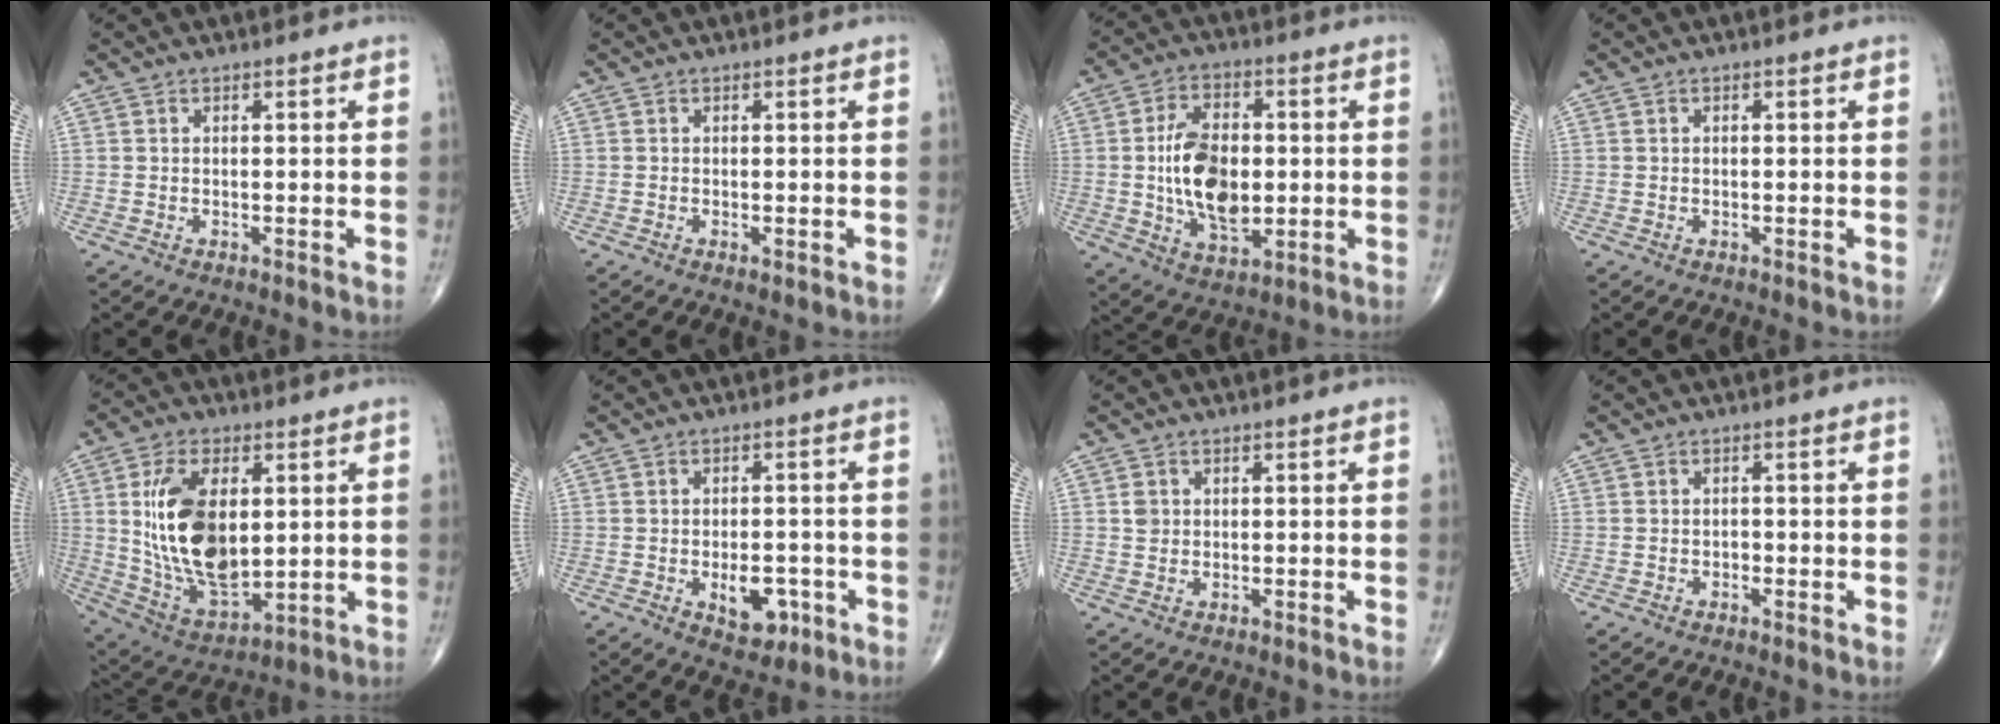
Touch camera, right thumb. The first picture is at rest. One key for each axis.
{"total": 0.7, "fx": -0.2, "fy": 0.3, "fz": 0.6, "tx": -0.011, "ty": -0.003, "tz": -0.003}
{"total": 14.2, "fx": -0.3, "fy": 8.3, "fz": 11.4, "tx": -0.183, "ty": -0.002, "tz": 0.000}
{"total": 0.0}
{"total": 18.9, "fx": 2.7, "fy": 10.3, "fz": 15.7, "tx": -0.281, "ty": -0.018, "tz": 0.064}
{"total": 6.7, "fx": -2.3, "fy": 3.9, "fz": 5.0, "tx": -0.050, "ty": 0.008, "tz": -0.022}
{"total": 1.5, "fx": 0.4, "fy": 1.3, "fz": 0.6, "tx": -0.007, "ty": 0.000, "tz": 0.008}
{"total": 0.6, "fx": -0.4, "fy": 0.4, "fz": 0.3, "tx": -0.002, "ty": 0.002, "tz": -0.010}